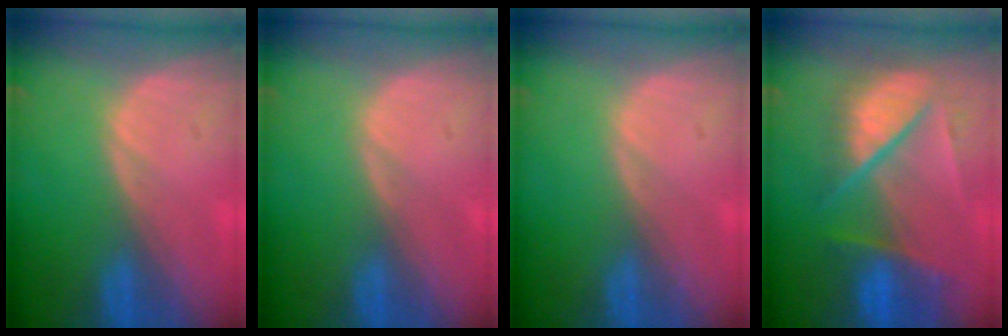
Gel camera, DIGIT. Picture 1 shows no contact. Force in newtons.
{"total": 0.0}
{"total": 0.0}
{"total": 9.3, "press": 8.1, "slide": 4.5}